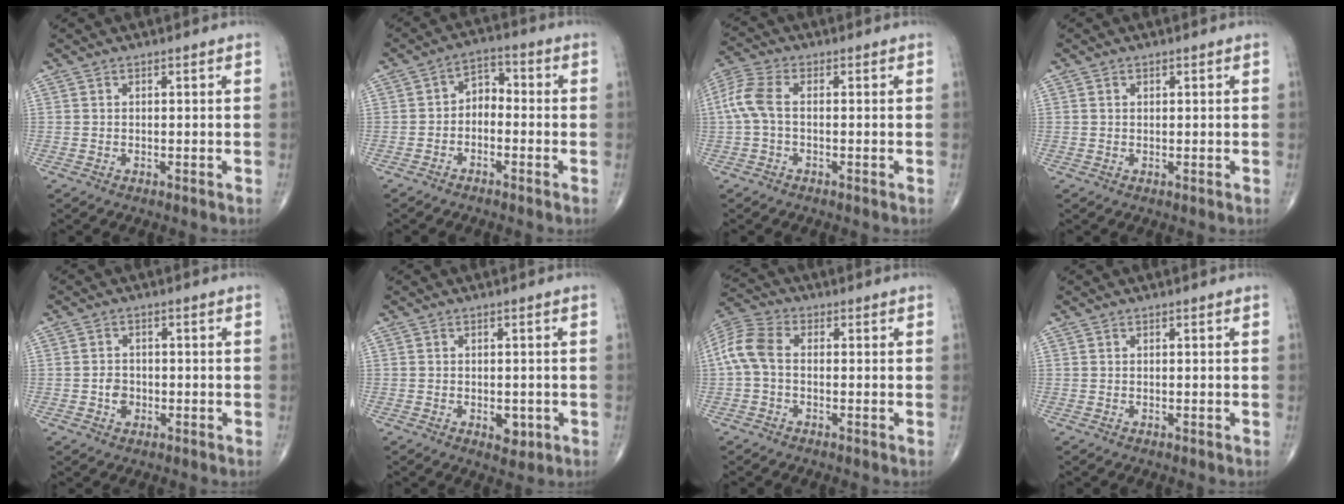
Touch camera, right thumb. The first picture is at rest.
{"total": 4.7, "force": [-1.5, 3.2, 3.1], "torque": [-0.034, 0.033, -0.040]}
{"total": 6.4, "force": [-0.2, 3.3, 5.4], "torque": [-0.144, 0.019, -0.011]}
{"total": 0.7, "force": [0.3, 0.5, 0.3], "torque": [-0.006, -0.002, 0.005]}
{"total": 2.9, "force": [-0.8, 2.4, 1.5], "torque": [-0.013, 0.005, -0.016]}
{"total": 3.3, "force": [-1.0, 2.0, 2.4], "torque": [-0.022, -0.001, -0.007]}
{"total": 7.5, "force": [-0.4, 4.7, 5.9], "torque": [-0.129, 0.020, -0.019]}
{"total": 0.0}